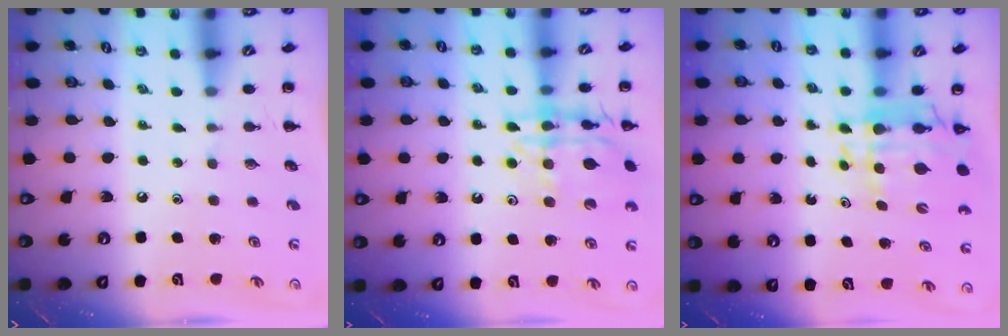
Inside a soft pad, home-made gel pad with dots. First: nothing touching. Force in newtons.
{"total": 15.4, "press": 15.3, "slide": 1.8}
{"total": 9.3, "press": 8.8, "slide": 3.0}